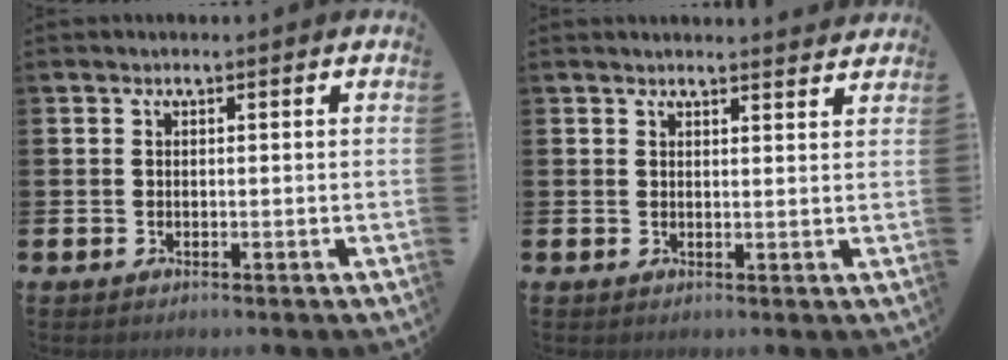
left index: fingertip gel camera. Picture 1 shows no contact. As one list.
[{"total": 2.0, "force": [2.0, 0.0, -0.1], "torque": [0.015, -0.016, 0.033]}]